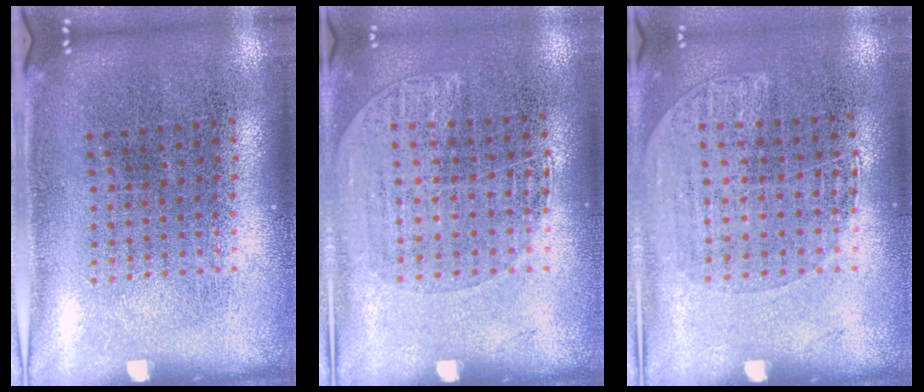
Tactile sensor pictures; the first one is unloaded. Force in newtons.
{"total": 1.1, "press": 1.0, "slide": 0.5}
{"total": 1.1, "press": 1.0, "slide": 0.5}